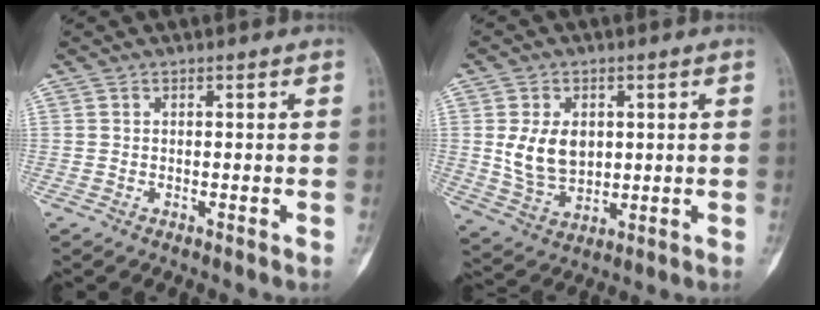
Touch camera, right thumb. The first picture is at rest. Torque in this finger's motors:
{"motor_torque": [1.12, 0.43, 0.59, -0.36, 0.04]}